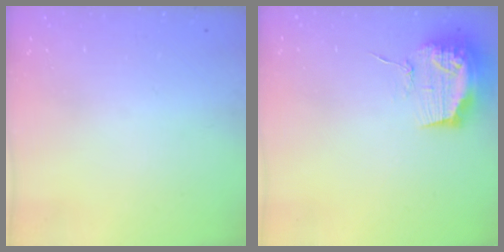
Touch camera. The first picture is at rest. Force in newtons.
{"total": 15.6, "press": 15.6, "slide": 0.1}